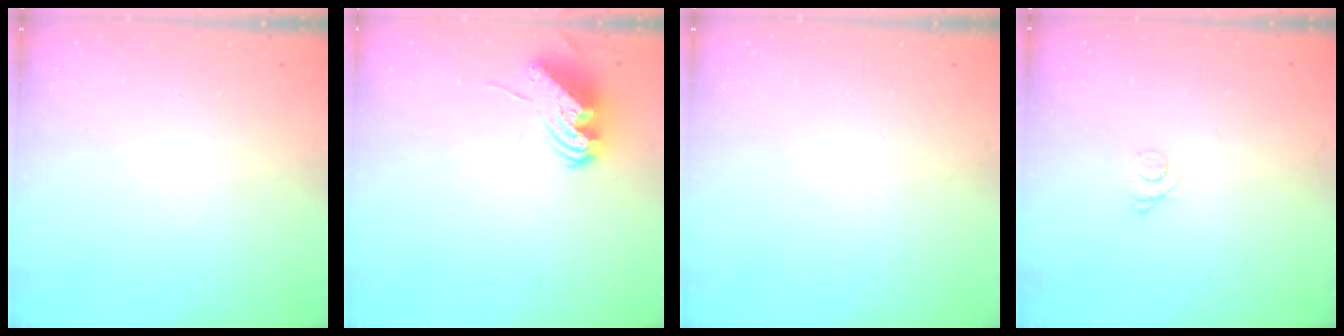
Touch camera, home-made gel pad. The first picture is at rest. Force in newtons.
{"total": 10.4, "press": 10.4, "slide": 0.8}
{"total": 0.0}
{"total": 2.5, "press": 2.5, "slide": 0.3}